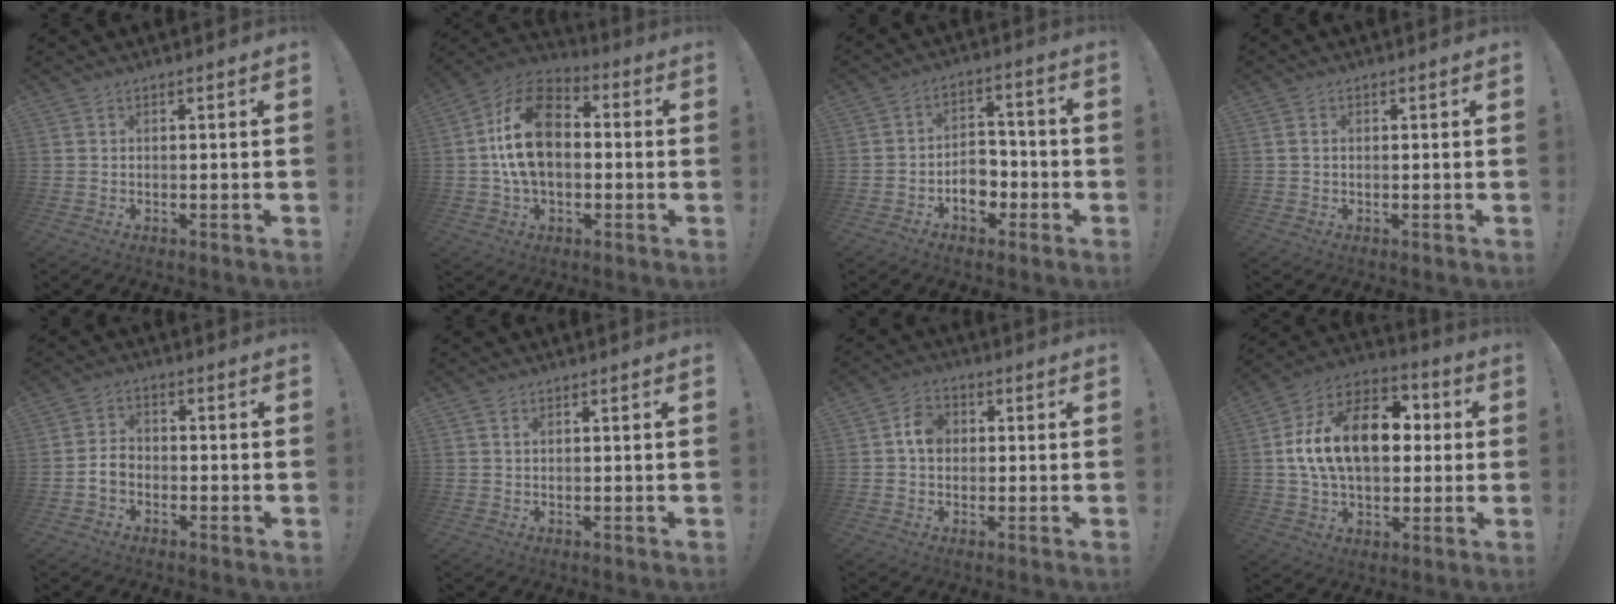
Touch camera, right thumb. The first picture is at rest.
{"total": 18.7, "force": [1.4, 12.4, 13.9], "torque": [-0.251, 0.017, 0.021]}
{"total": 8.9, "force": [-3.4, 6.4, 5.3], "torque": [-0.074, 0.022, -0.056]}
{"total": 1.1, "force": [0.1, 0.9, 0.6], "torque": [-0.021, 0.008, 0.004]}
{"total": 4.3, "force": [-2.0, 3.0, 2.3], "torque": [-0.044, 0.011, -0.036]}
{"total": 0.9, "force": [0.5, 0.6, 0.5], "torque": [-0.010, 0.000, 0.009]}
{"total": 6.3, "force": [0.5, 5.0, 3.8], "torque": [-0.060, 0.012, 0.010]}
{"total": 21.3, "force": [2.7, 13.5, 16.2], "torque": [-0.268, 0.012, 0.054]}